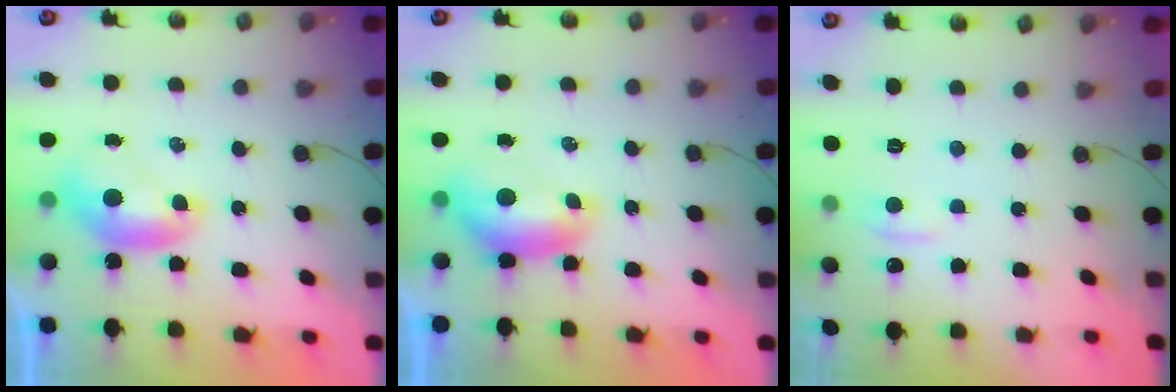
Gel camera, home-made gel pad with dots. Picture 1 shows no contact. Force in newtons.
{"total": 0.0}
{"total": 1.7, "press": 1.6, "slide": 0.5}